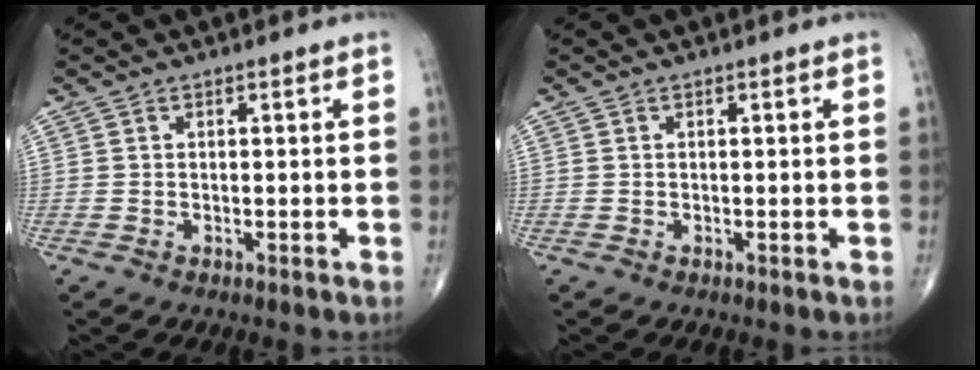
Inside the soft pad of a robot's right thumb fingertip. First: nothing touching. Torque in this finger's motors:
{"motor_torque": [0.00, 0.00, 0.00, 0.00, 0.01]}